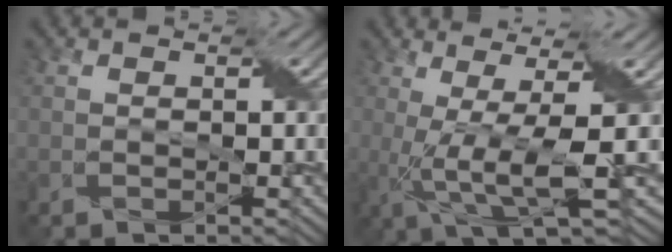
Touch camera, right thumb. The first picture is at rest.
{"total": 8.9, "force": [-0.4, 1.9, 8.6], "torque": [-0.166, 0.006, 0.002]}